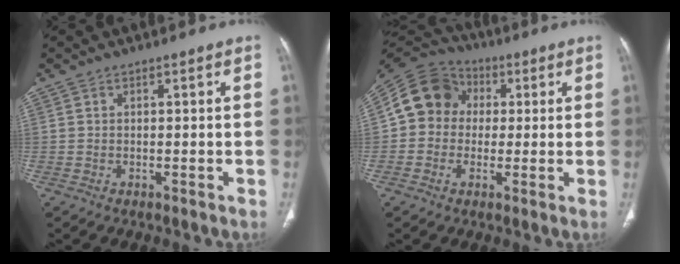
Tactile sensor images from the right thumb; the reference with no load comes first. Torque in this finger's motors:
{"motor_torque": [1.39, 1.36, 0.98, -0.24, 0.05]}